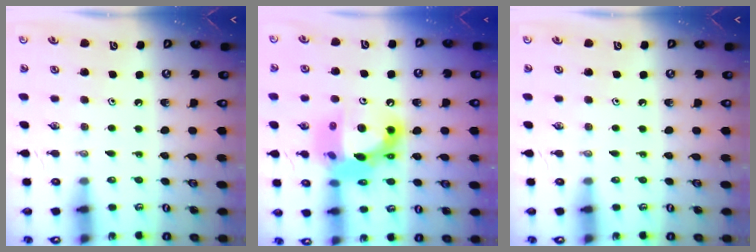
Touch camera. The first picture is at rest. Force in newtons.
{"total": 16.1, "press": 16.0, "slide": 1.4}
{"total": 0.0}